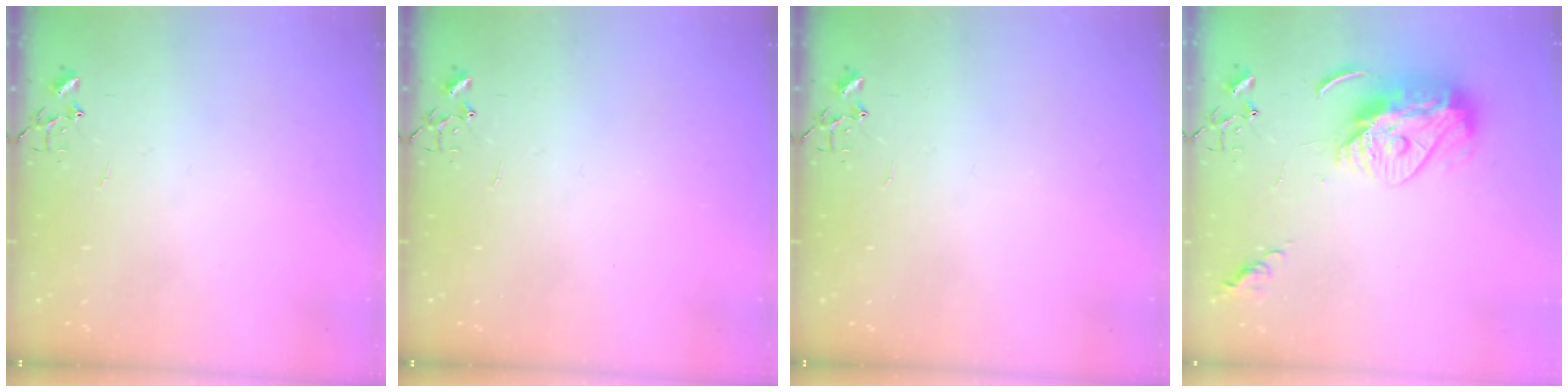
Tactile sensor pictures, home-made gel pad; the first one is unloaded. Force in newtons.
{"total": 0.0}
{"total": 0.0}
{"total": 12.3, "press": 12.2, "slide": 1.1}